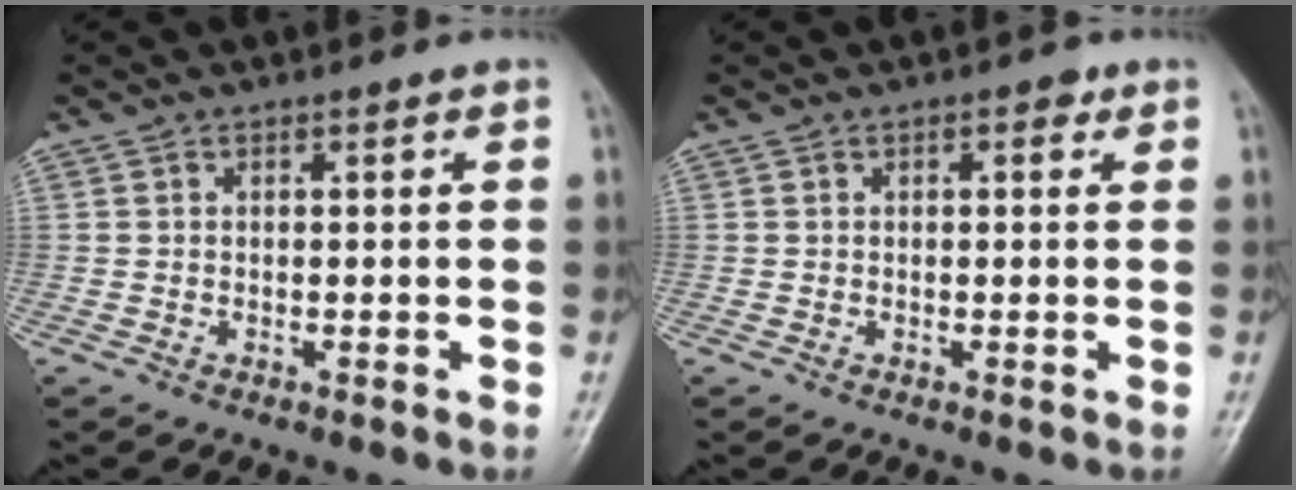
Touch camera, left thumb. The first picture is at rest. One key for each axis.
{"total": 1.7, "fx": 0.8, "fy": 0.9, "fz": 1.2, "tx": -0.009, "ty": 0.002, "tz": 0.007}